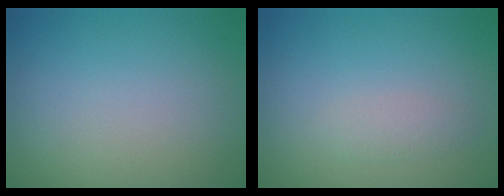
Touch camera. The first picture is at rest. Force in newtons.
{"total": 1.1, "press": 1.1, "slide": 0.1}